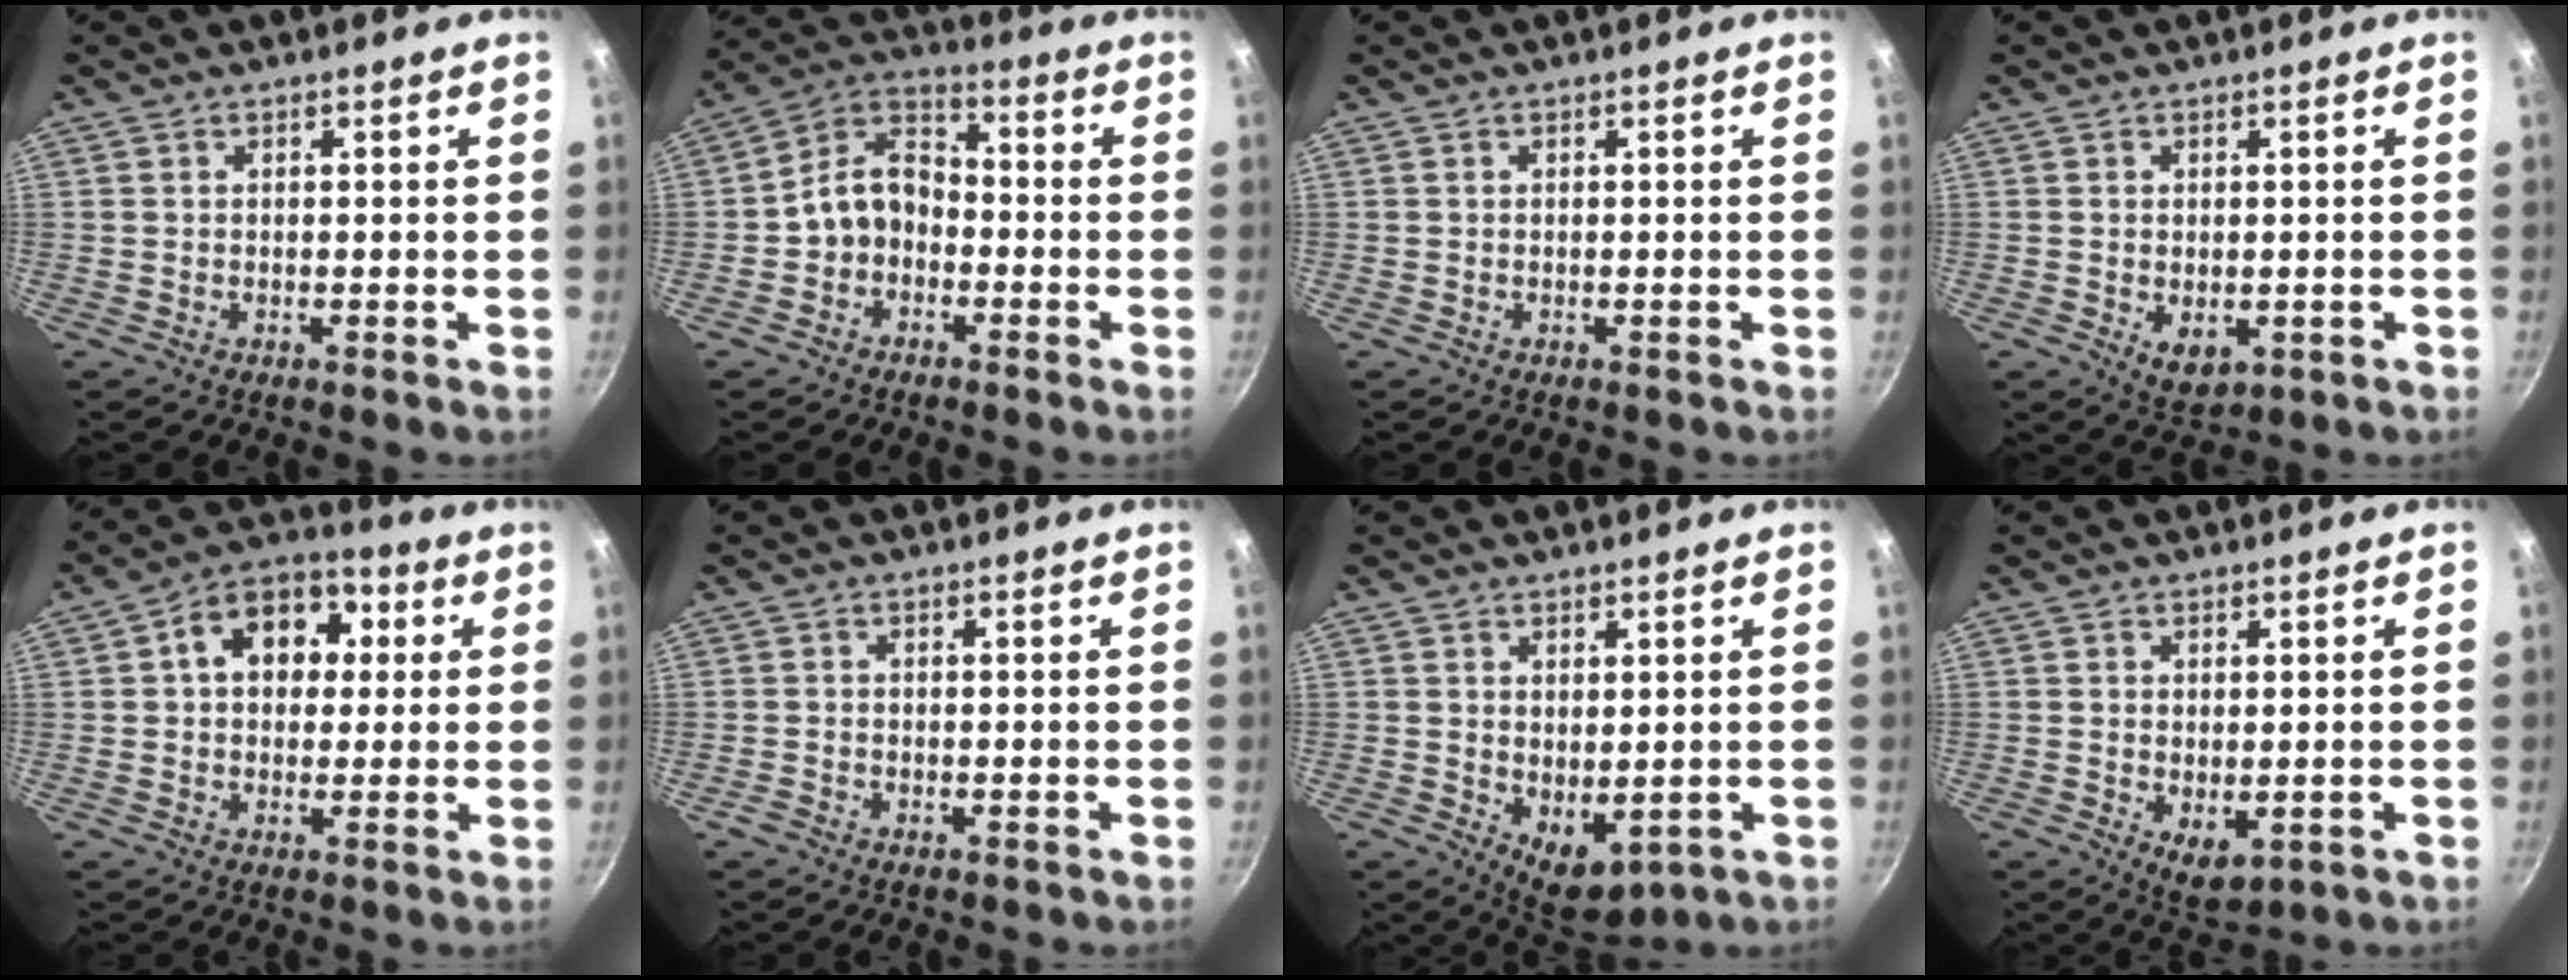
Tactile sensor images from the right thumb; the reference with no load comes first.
{"total": 8.6, "force": [-2.2, 6.6, 5.1], "torque": [-0.064, 0.047, -0.056]}
{"total": 0.0}
{"total": 4.6, "force": [-0.7, 3.1, 3.3], "torque": [-0.045, -0.011, -0.001]}
{"total": 12.3, "force": [2.6, 9.1, 7.9], "torque": [-0.079, 0.021, 0.022]}
{"total": 1.0, "force": [-0.7, 0.6, 0.4], "torque": [-0.010, 0.001, -0.015]}
{"total": 6.5, "force": [0.4, 4.0, 5.1], "torque": [-0.050, -0.018, 0.024]}
{"total": 4.8, "force": [-0.3, 2.9, 3.8], "torque": [-0.046, -0.013, 0.006]}